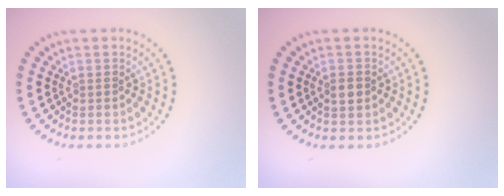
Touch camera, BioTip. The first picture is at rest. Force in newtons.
{"total": 1.6, "press": 1.6, "slide": 0.3}